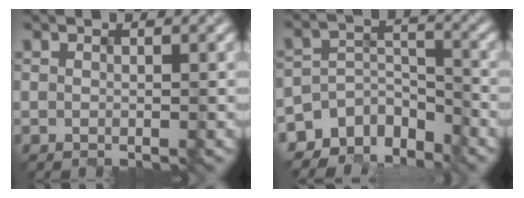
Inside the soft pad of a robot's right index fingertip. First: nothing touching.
{"total": 5.7, "force": [-5.0, 2.6, 0.5], "torque": [0.006, -0.006, -0.088]}